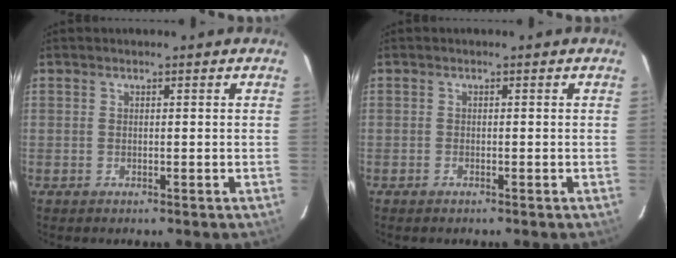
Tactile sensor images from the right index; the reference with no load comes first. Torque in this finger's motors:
{"motor_torque": [-0.01, 0.04, 0.01, -0.01]}